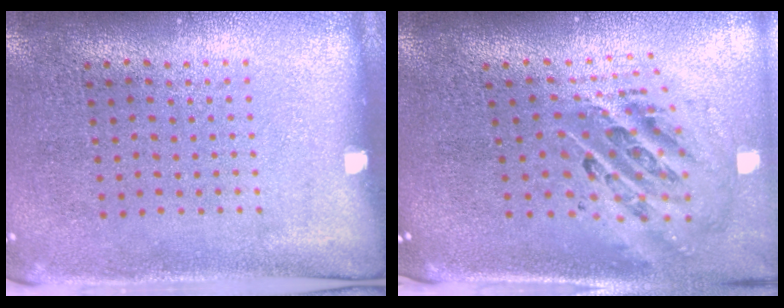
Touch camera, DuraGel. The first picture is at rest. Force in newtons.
{"total": 1.8, "press": 1.4, "slide": 1.2}